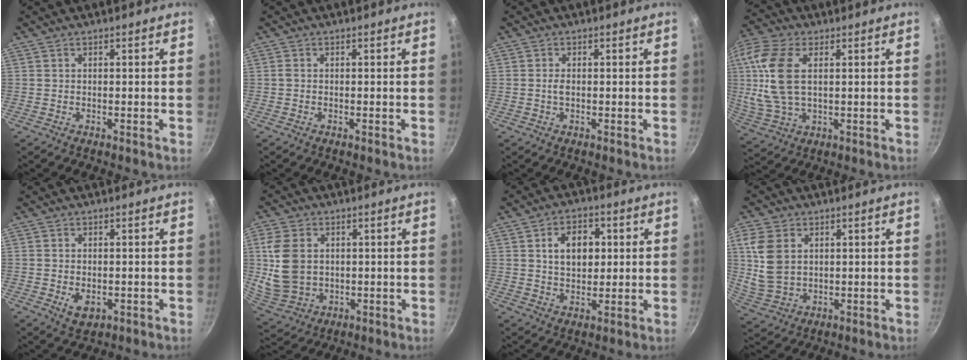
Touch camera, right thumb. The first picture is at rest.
{"total": 0.6, "force": [0.0, 0.4, 0.4], "torque": [-0.010, 0.003, -0.003]}
{"total": 1.3, "force": [-0.1, 0.8, 1.1], "torque": [-0.020, 0.003, -0.002]}
{"total": 13.9, "force": [2.5, 7.7, 11.4], "torque": [-0.237, 0.006, 0.047]}
{"total": 3.9, "force": [-0.8, 2.6, 2.8], "torque": [-0.041, -0.007, -0.005]}
{"total": 11.8, "force": [1.3, 9.0, 7.5], "torque": [-0.134, -0.009, 0.041]}
{"total": 8.9, "force": [1.9, 6.2, 6.1], "torque": [-0.073, 0.002, 0.030]}
{"total": 9.9, "force": [2.3, 7.2, 6.4], "torque": [-0.115, -0.008, 0.057]}